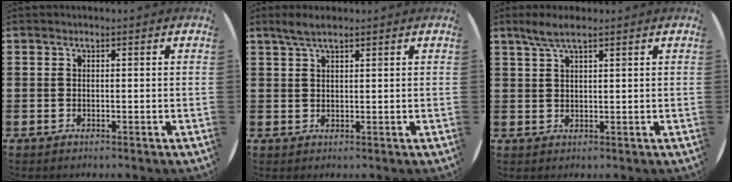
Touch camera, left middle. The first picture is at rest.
{"total": 2.4, "force": [1.9, 0.4, 1.4], "torque": [-0.030, 0.004, 0.033]}
{"total": 3.1, "force": [2.3, 0.4, 2.1], "torque": [-0.044, 0.005, 0.040]}